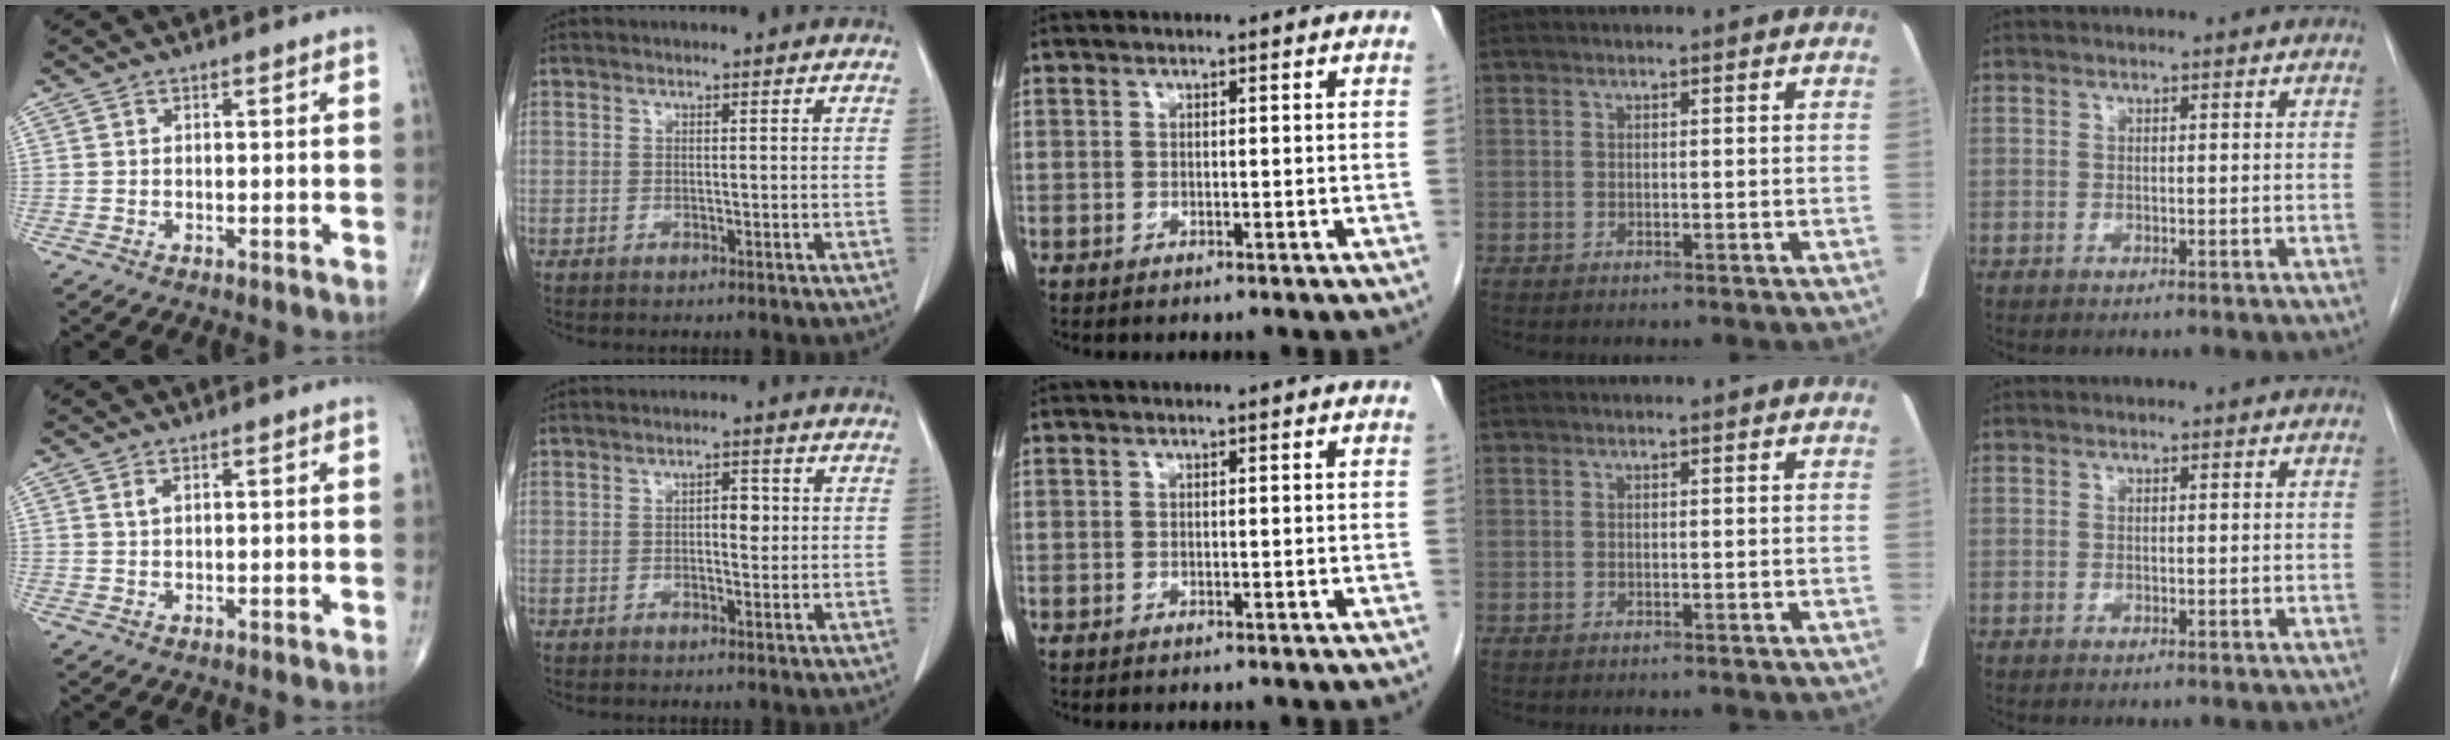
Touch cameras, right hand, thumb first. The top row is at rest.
{"thumb": {"total": 1.2, "force": [0.6, 0.6, 0.9], "torque": [-0.019, 0.005, 0.014]}, "index": {"total": 2.3, "force": [0.3, 1.2, 2.0], "torque": [-0.023, 0.007, 0.006]}}